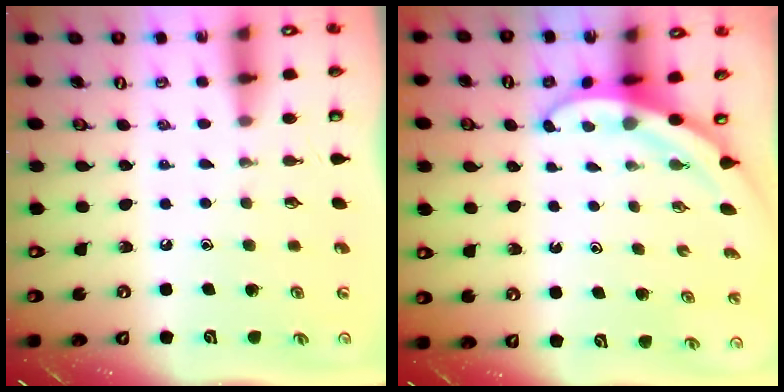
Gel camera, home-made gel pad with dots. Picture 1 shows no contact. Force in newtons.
{"total": 3.3, "press": 3.3, "slide": 0.1}